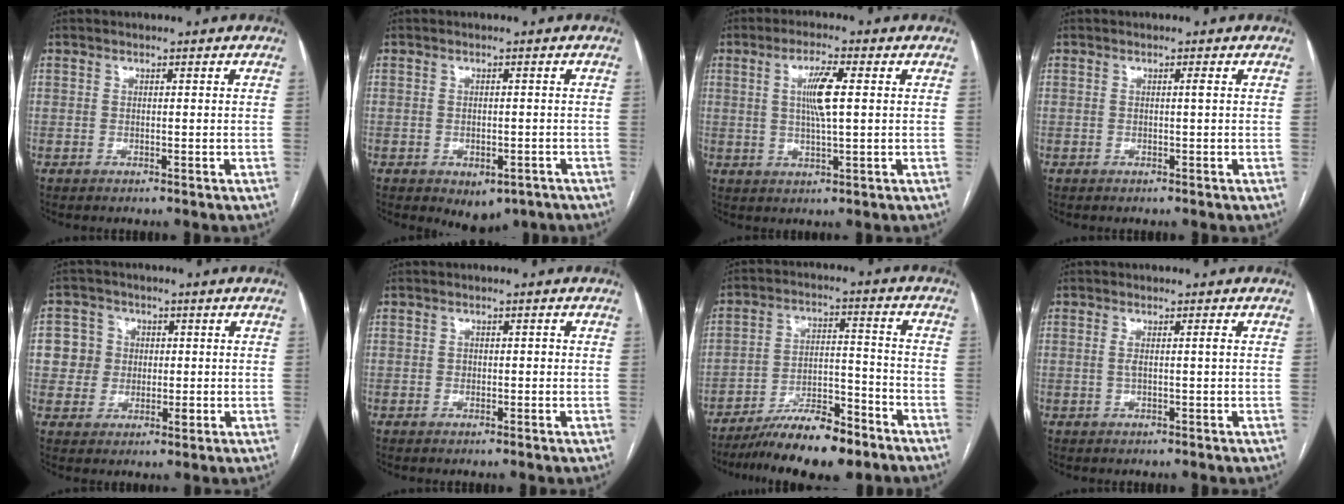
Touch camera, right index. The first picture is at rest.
{"total": 4.7, "force": [-3.0, 2.8, 2.3], "torque": [-0.017, 0.000, -0.030]}
{"total": 6.0, "force": [1.1, 0.5, 5.8], "torque": [-0.112, 0.001, 0.021]}
{"total": 0.5, "force": [0.1, -0.1, 0.5], "torque": [-0.008, 0.000, 0.003]}
{"total": 5.7, "force": [0.7, 5.6, 0.9], "torque": [-0.009, 0.019, 0.014]}
{"total": 1.1, "force": [-0.1, 0.8, 0.7], "torque": [-0.010, 0.007, -0.001]}
{"total": 12.7, "force": [-9.9, 3.1, 7.4], "torque": [-0.116, 0.009, -0.165]}
{"total": 1.4, "force": [0.1, -0.4, 1.4], "torque": [-0.027, 0.000, 0.004]}